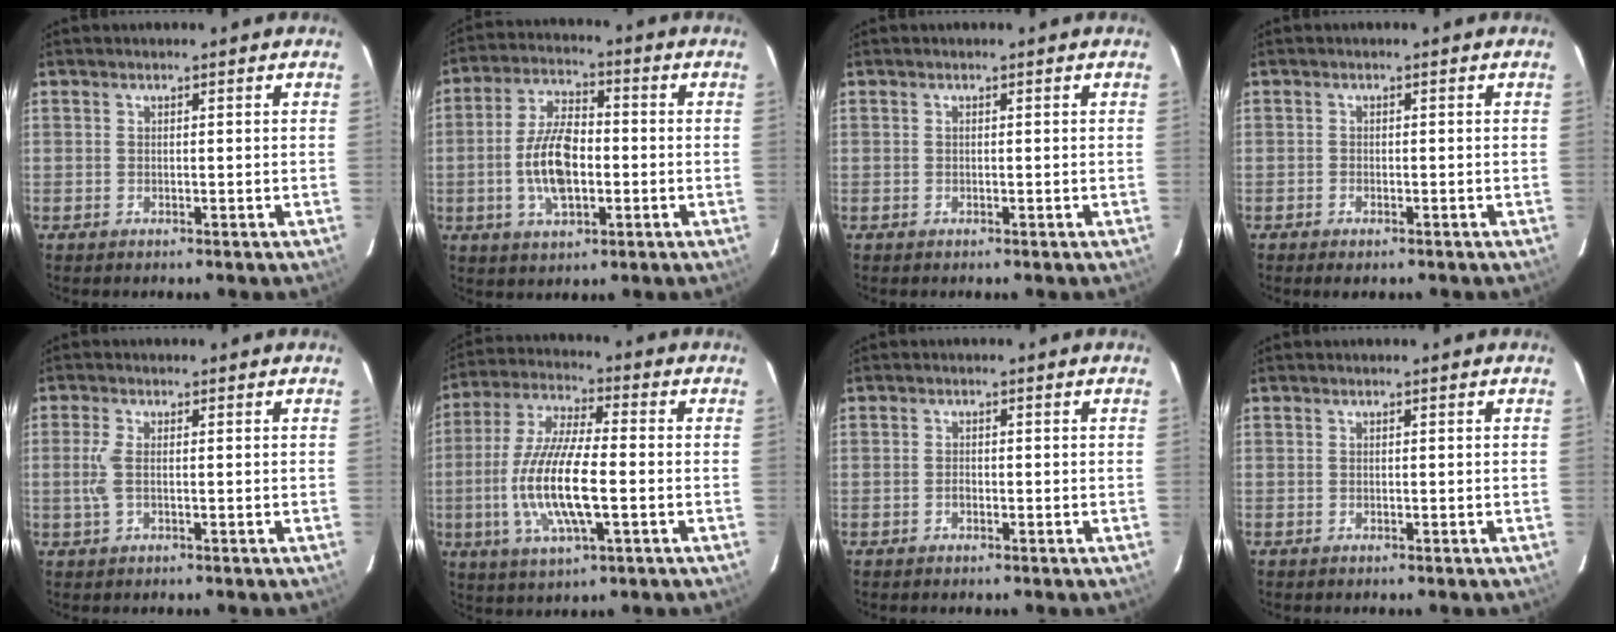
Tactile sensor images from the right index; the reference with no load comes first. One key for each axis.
{"total": 11.1, "fx": -1.9, "fy": 5.4, "fz": 9.5, "tx": -0.191, "ty": 0.006, "tz": -0.033}
{"total": 0.0}
{"total": 1.6, "fx": -1.2, "fy": 0.7, "fz": 0.8, "tx": -0.022, "ty": -0.003, "tz": -0.023}
{"total": 3.4, "fx": -0.1, "fy": 1.2, "fz": 3.2, "tx": -0.072, "ty": 0.000, "tz": -0.002}
{"total": 14.9, "fx": -2.9, "fy": 3.9, "fz": 14.0, "tx": -0.291, "ty": -0.005, "tz": -0.057}
{"total": 1.0, "fx": -0.4, "fy": 0.7, "fz": 0.5, "tx": -0.010, "ty": 0.002, "tz": -0.008}
{"total": 0.0}